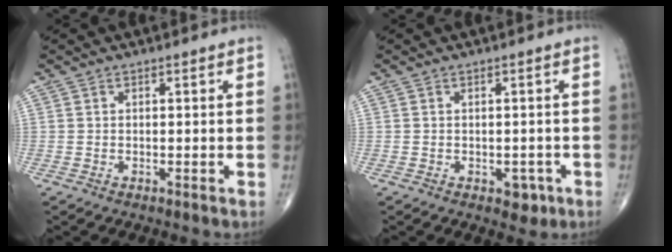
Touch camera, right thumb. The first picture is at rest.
{"total": 2.8, "force": [-1.2, 1.9, 1.6], "torque": [0.001, 0.004, -0.013]}